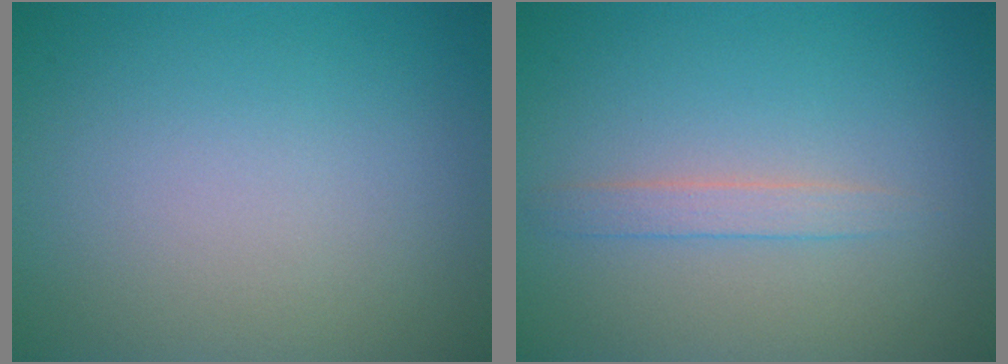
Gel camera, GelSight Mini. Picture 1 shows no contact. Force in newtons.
{"total": 1.5, "press": 1.5, "slide": 0.1}